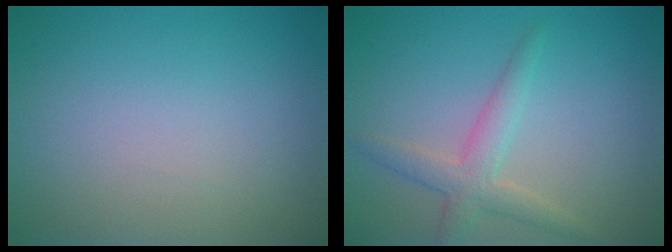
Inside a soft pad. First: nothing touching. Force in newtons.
{"total": 2.8, "press": 2.8, "slide": 0.1}